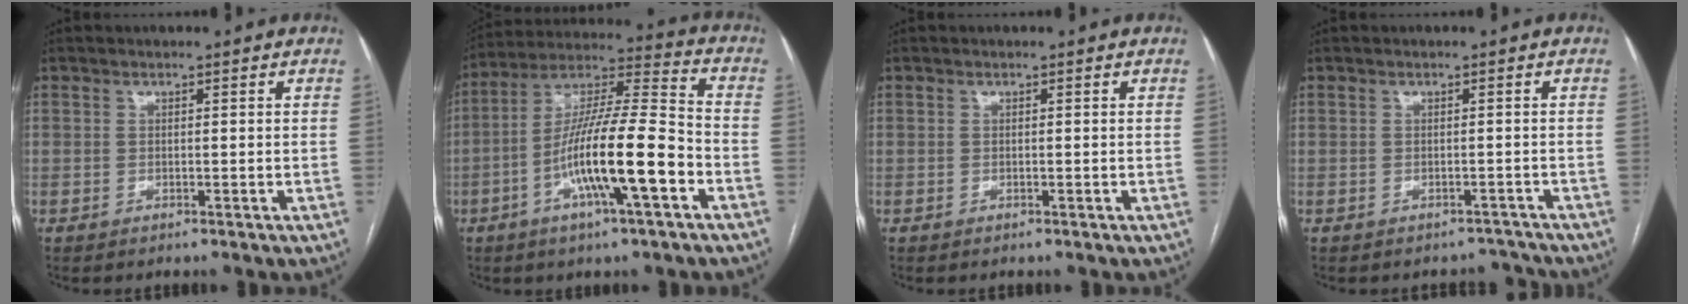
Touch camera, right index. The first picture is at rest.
{"total": 16.3, "force": [-5.7, 1.4, 15.2], "torque": [-0.280, 0.002, -0.099]}
{"total": 0.0}
{"total": 2.1, "force": [-1.8, 0.7, -0.8], "torque": [0.020, 0.011, -0.019]}